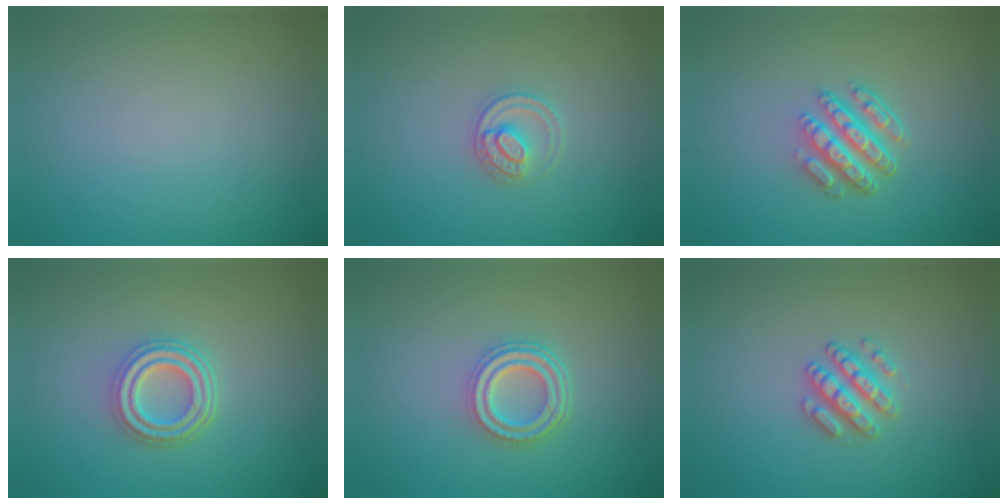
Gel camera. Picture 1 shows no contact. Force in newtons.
{"total": 2.2, "press": 2.2, "slide": 0.2}
{"total": 4.8, "press": 3.5, "slide": 3.2}
{"total": 4.2, "press": 3.3, "slide": 2.7}
{"total": 4.1, "press": 3.1, "slide": 2.6}
{"total": 2.6, "press": 2.5, "slide": 0.4}